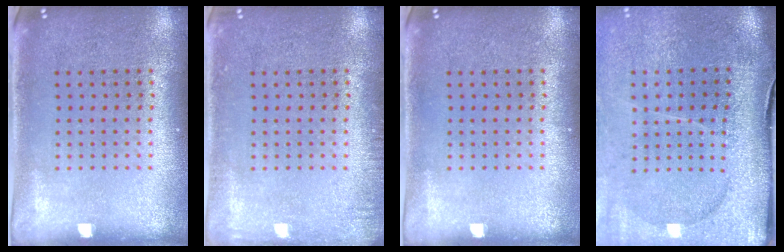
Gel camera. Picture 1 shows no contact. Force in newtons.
{"total": 1.3, "press": 1.2, "slide": 0.2}
{"total": 0.0}
{"total": 4.6, "press": 3.6, "slide": 2.8}